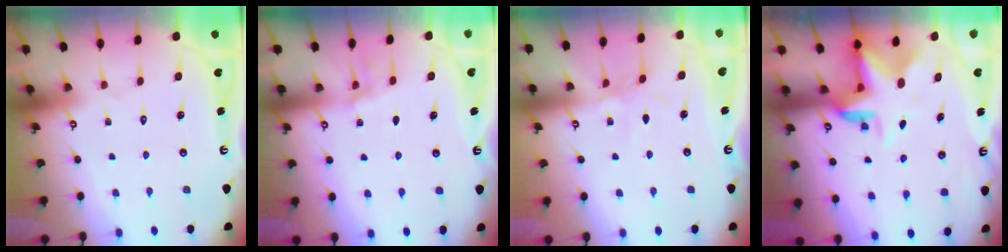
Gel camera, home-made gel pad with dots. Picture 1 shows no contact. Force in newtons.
{"total": 3.0, "press": 3.0, "slide": 0.4}
{"total": 3.3, "press": 3.2, "slide": 0.5}
{"total": 5.6, "press": 5.4, "slide": 1.7}